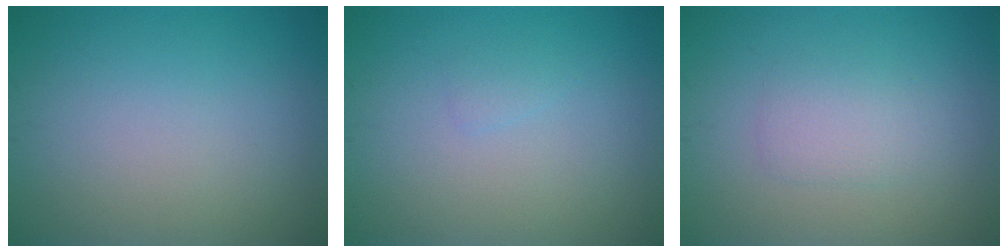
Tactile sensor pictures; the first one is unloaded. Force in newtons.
{"total": 0.6, "press": 0.6, "slide": 0.0}
{"total": 1.9, "press": 1.9, "slide": 0.0}